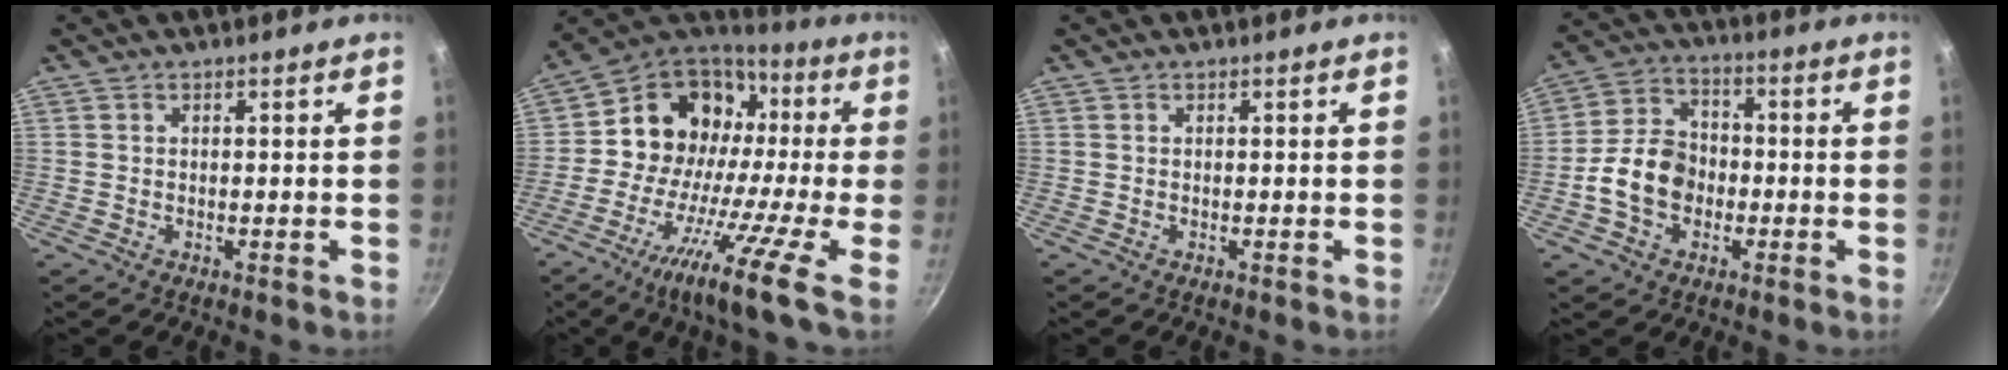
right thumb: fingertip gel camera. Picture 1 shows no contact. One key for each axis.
{"total": 20.4, "fx": -3.3, "fy": 10.6, "fz": 17.1, "tx": -0.270, "ty": 0.052, "tz": -0.081}
{"total": 0.0}
{"total": 10.7, "fx": -2.5, "fy": 8.1, "fz": 6.5, "tx": -0.091, "ty": 0.031, "tz": -0.057}